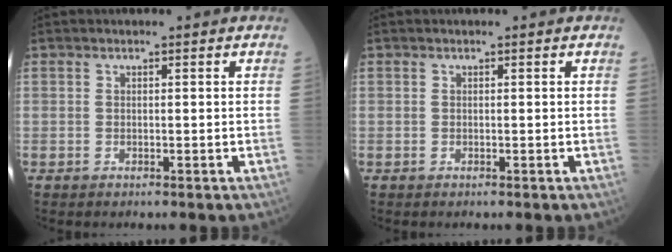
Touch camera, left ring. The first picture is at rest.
{"total": 0.0}